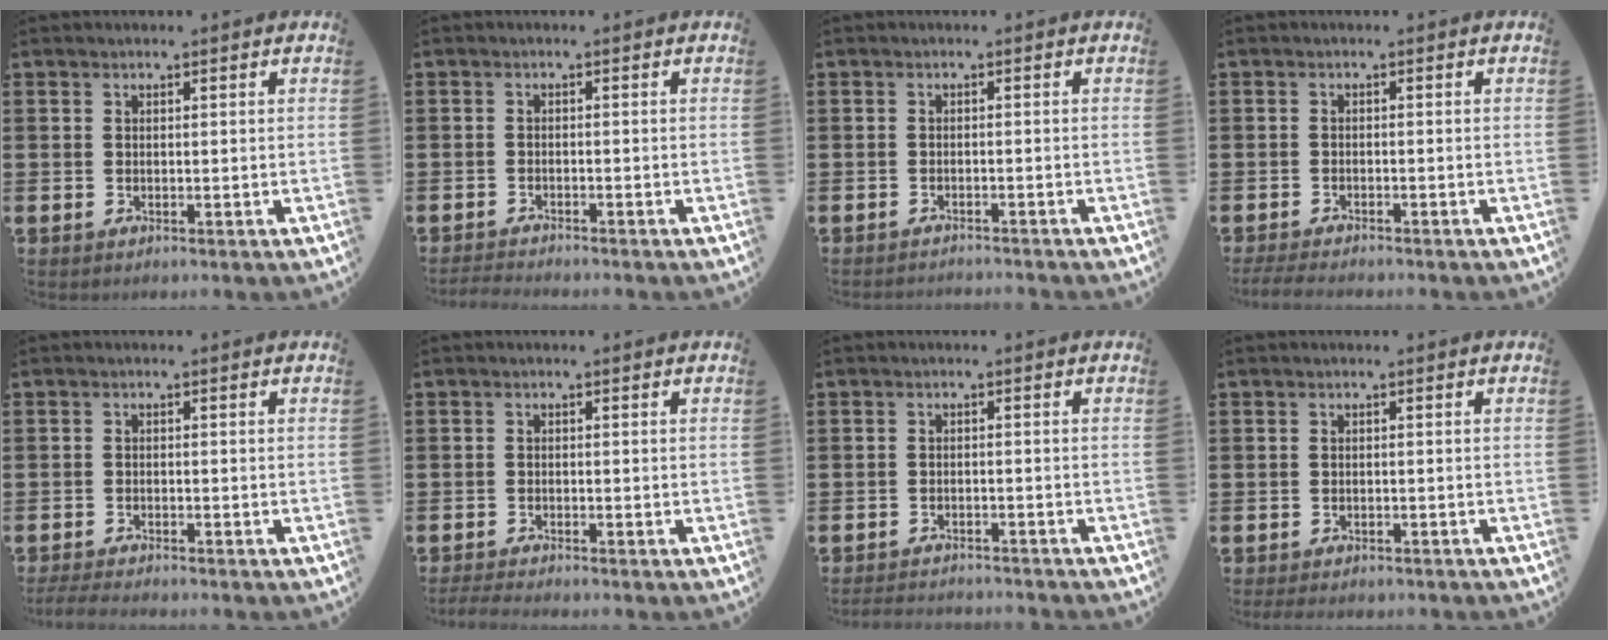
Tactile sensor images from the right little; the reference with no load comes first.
{"total": 1.4, "force": [-1.4, -0.1, 0.1], "torque": [-0.004, 0.001, -0.028]}
{"total": 1.0, "force": [-1.0, -0.1, 0.0], "torque": [-0.001, 0.002, -0.021]}
{"total": 1.6, "force": [-1.5, 0.1, 0.5], "torque": [-0.010, 0.003, -0.029]}
{"total": 1.8, "force": [-1.7, 0.0, 0.4], "torque": [-0.008, 0.003, -0.034]}
{"total": 1.4, "force": [-1.4, 0.0, 0.4], "torque": [-0.008, 0.002, -0.027]}
{"total": 2.0, "force": [-2.0, -0.1, -0.1], "torque": [-0.003, 0.002, -0.043]}
{"total": 0.9, "force": [-0.8, 0.2, 0.2], "torque": [-0.006, 0.000, -0.017]}